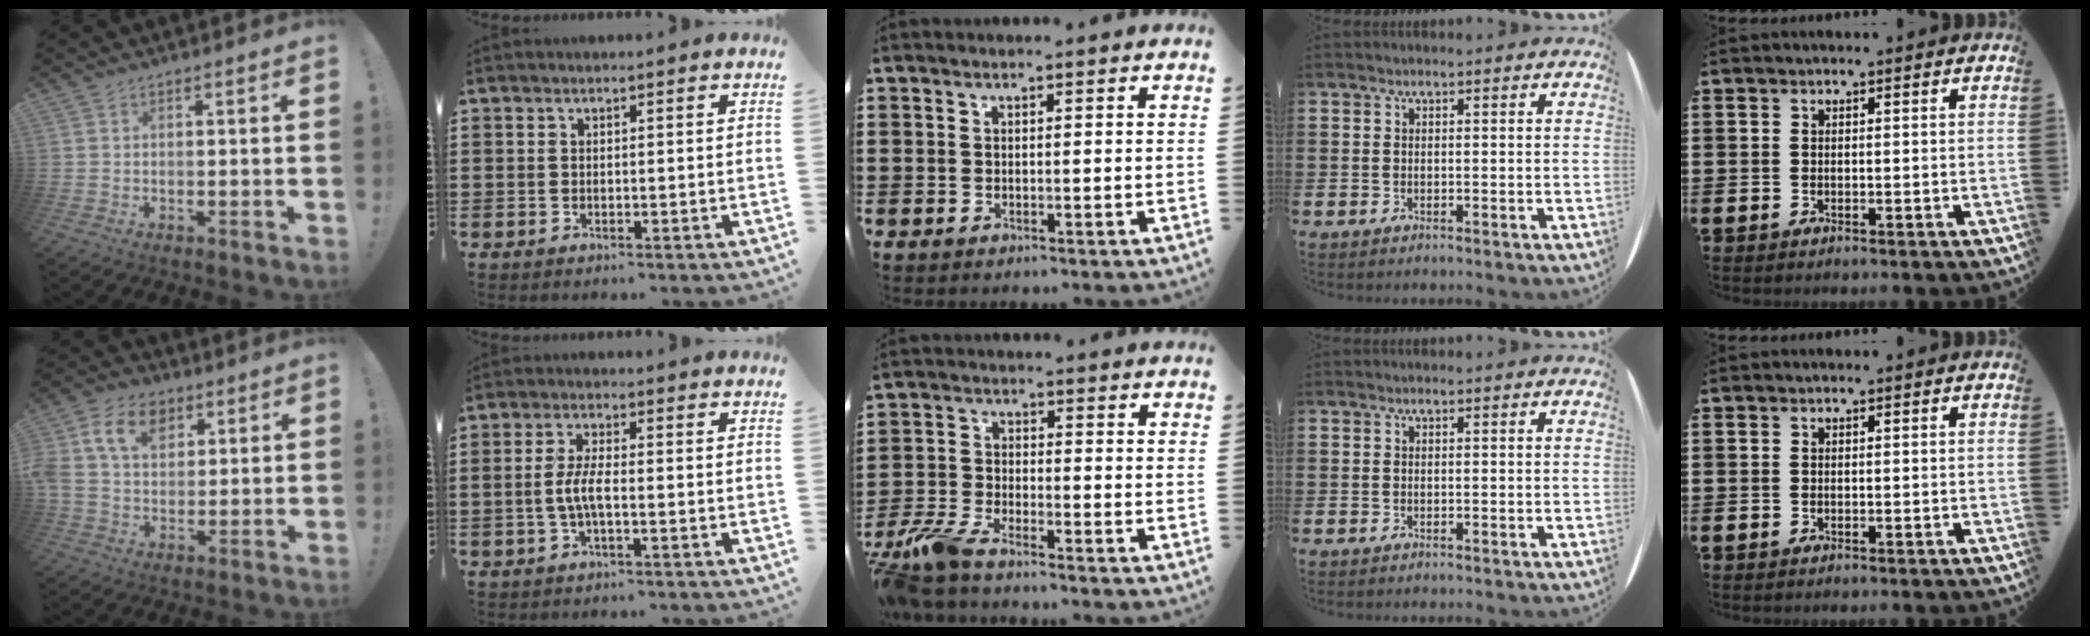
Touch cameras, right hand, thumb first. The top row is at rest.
{"thumb": {"total": 13.3, "force": [5.4, 9.4, 7.7], "torque": [-0.142, -0.003, 0.104]}, "index": {"total": 4.1, "force": [-0.9, 1.1, 3.9], "torque": [-0.098, -0.006, -0.026]}, "middle": {"total": 5.8, "force": [-5.1, 0.9, 2.7], "torque": [-0.086, -0.013, -0.106]}}